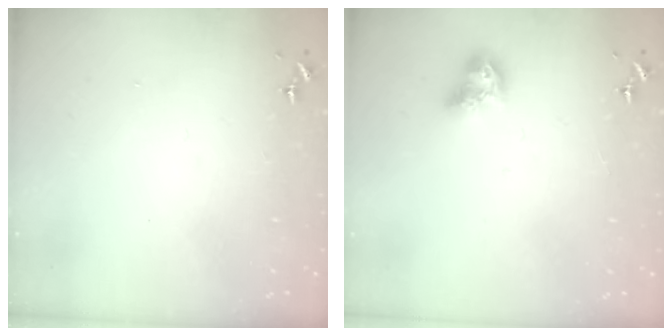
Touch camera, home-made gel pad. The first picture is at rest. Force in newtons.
{"total": 8.6, "press": 8.6, "slide": 0.7}